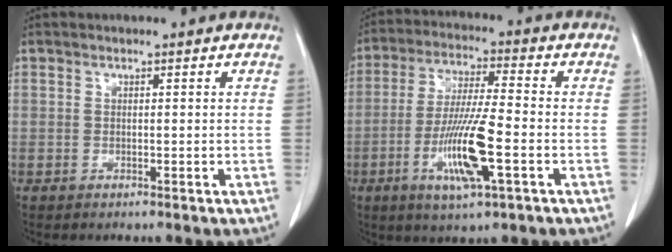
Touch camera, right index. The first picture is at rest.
{"total": 11.8, "force": [-3.7, 0.9, 11.1], "torque": [-0.217, -0.013, -0.068]}